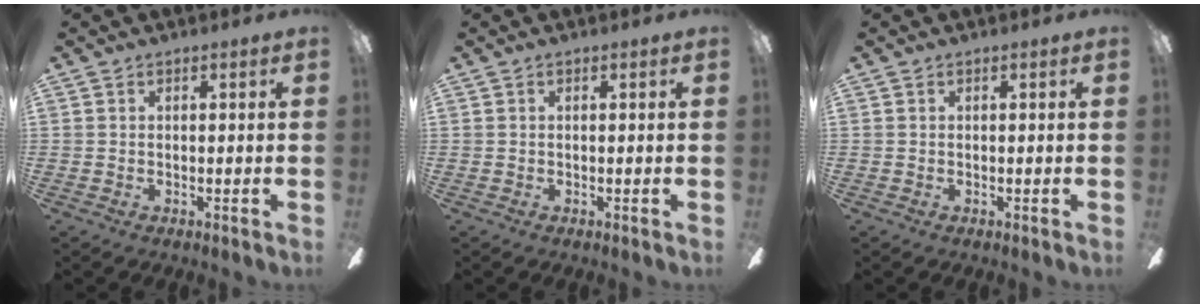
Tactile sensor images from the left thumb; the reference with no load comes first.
{"total": 0.0}
{"total": 0.0}